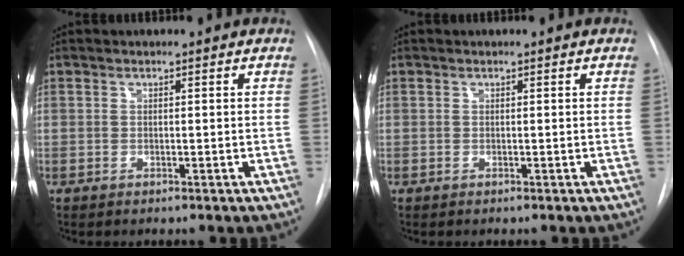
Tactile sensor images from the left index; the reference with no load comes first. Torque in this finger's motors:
{"motor_torque": [0.00, 0.00, 0.00, 0.00]}